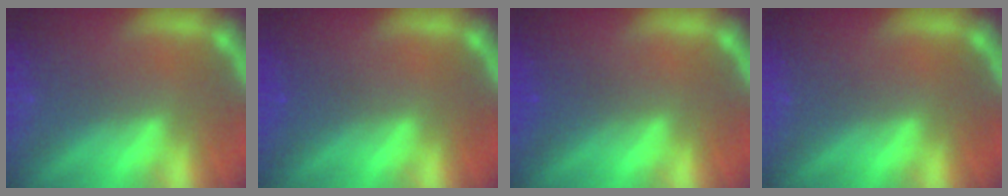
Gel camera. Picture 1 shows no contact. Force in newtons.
{"total": 1.0}
{"total": 1.5}
{"total": 0.0}